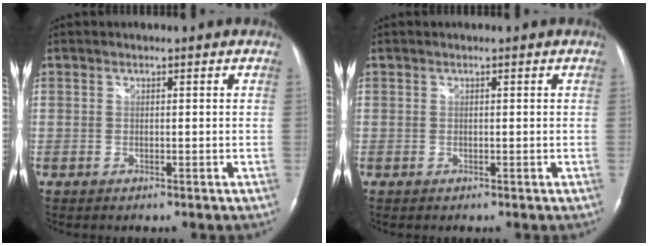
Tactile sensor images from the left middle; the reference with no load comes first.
{"total": 0.0}